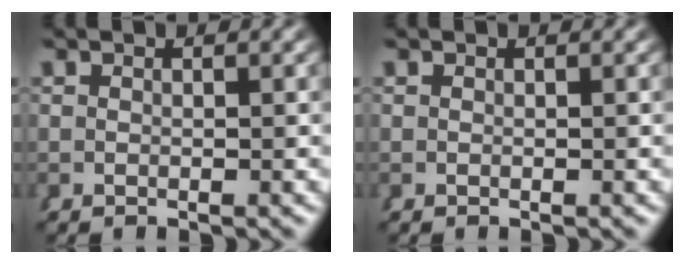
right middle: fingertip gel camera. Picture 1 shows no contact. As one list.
[{"total": 0.0}]